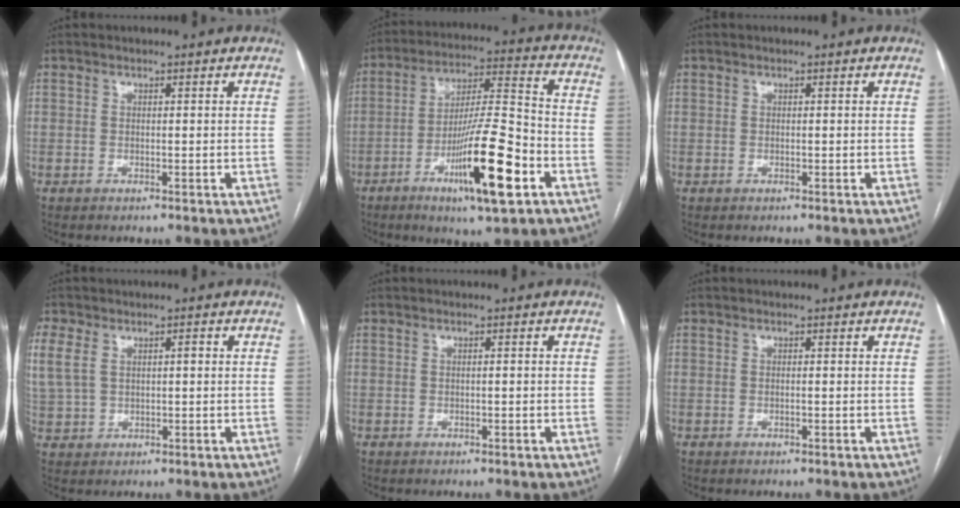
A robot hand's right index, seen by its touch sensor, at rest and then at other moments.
{"total": 16.6, "force": [-7.1, 1.7, 14.9], "torque": [-0.259, -0.013, -0.118]}
{"total": 0.0}
{"total": 5.9, "force": [1.5, 3.7, 4.3], "torque": [-0.115, 0.027, 0.036]}
{"total": 0.7, "force": [-0.1, 0.1, 0.6], "torque": [-0.011, 0.001, 0.001]}
{"total": 0.0}